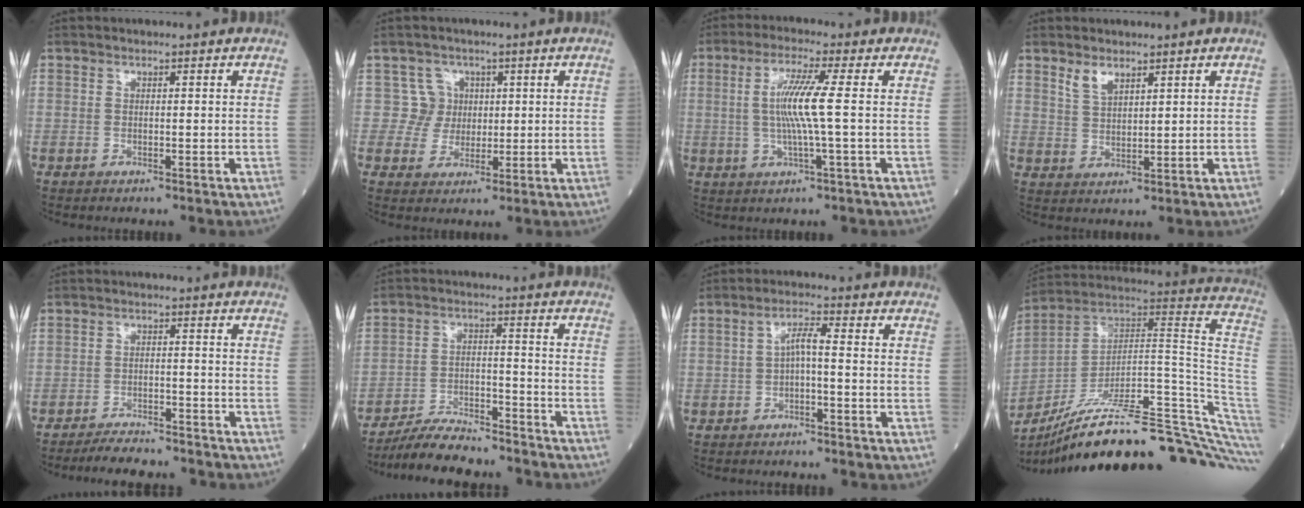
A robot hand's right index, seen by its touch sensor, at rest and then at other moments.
{"total": 4.0, "force": [1.0, 3.9, -0.7], "torque": [0.024, 0.007, 0.014]}
{"total": 7.1, "force": [0.3, -0.8, 7.1], "torque": [-0.145, 0.000, 0.006]}
{"total": 3.0, "force": [2.2, 1.2, 1.6], "torque": [-0.036, -0.001, 0.050]}
{"total": 7.2, "force": [-6.8, 1.1, 2.0], "torque": [-0.025, -0.010, -0.108]}
{"total": 10.3, "force": [-9.6, 1.8, 3.2], "torque": [-0.052, 0.003, -0.164]}
{"total": 3.0, "force": [-0.6, 0.4, 2.9], "torque": [-0.048, 0.012, -0.010]}
{"total": 33.3, "force": [-25.6, 2.2, 21.2], "torque": [-0.193, 0.009, -0.366]}